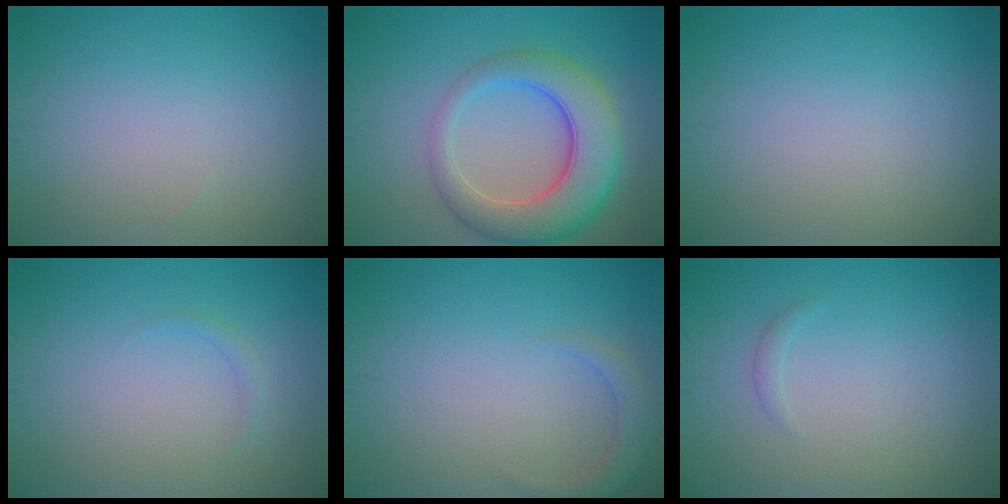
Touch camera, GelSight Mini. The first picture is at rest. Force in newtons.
{"total": 7.8, "press": 7.8, "slide": 0.4}
{"total": 0.0}
{"total": 0.8, "press": 0.8, "slide": 0.1}
{"total": 2.1, "press": 2.1, "slide": 0.3}
{"total": 0.6, "press": 0.6, "slide": 0.1}